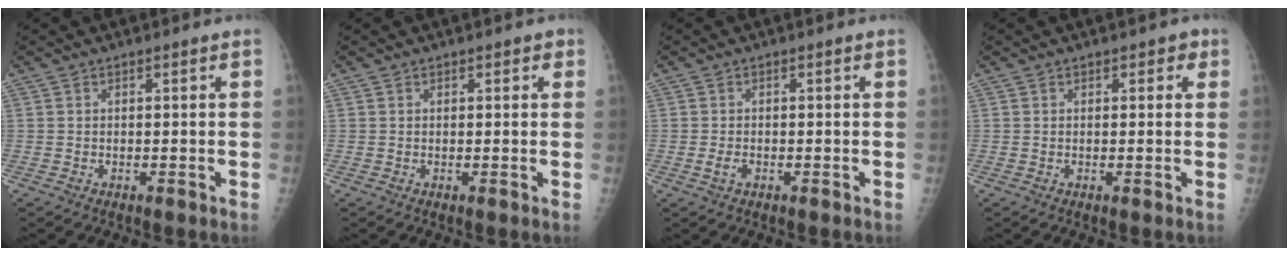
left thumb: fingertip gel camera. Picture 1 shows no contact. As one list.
[{"total": 1.3, "force": [0.8, 0.9, 0.6], "torque": [0.010, -0.001, 0.004]}, {"total": 1.6, "force": [-0.5, 1.0, 1.1], "torque": [-0.021, 0.000, -0.012]}, {"total": 2.0, "force": [1.0, 1.4, 1.0], "torque": [0.008, 0.000, 0.007]}]